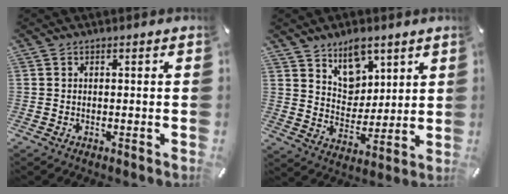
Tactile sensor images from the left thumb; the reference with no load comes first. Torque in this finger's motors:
{"motor_torque": [0.73, -0.40, 0.20, -0.27, 0.07]}